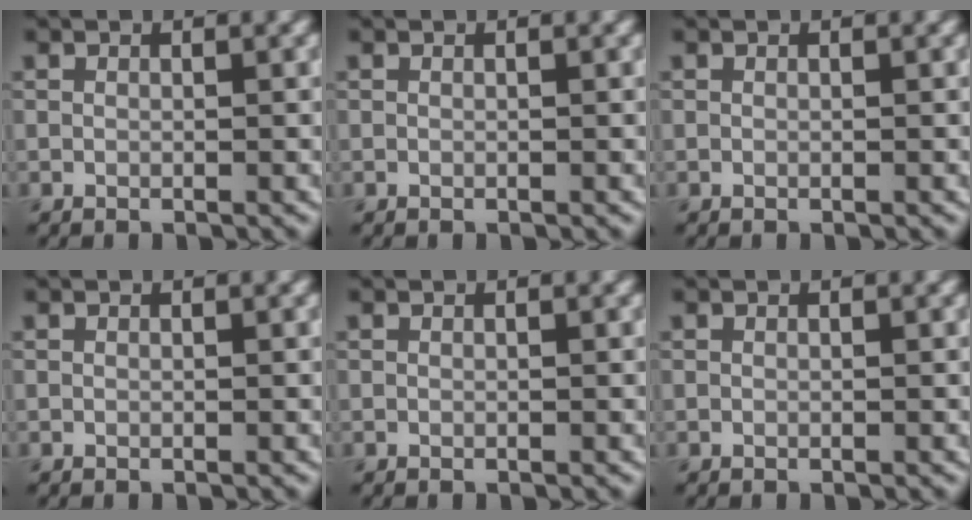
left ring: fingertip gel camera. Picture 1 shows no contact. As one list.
[{"total": 0.0}, {"total": 0.0}, {"total": 0.0}, {"total": 0.0}, {"total": 0.0}]